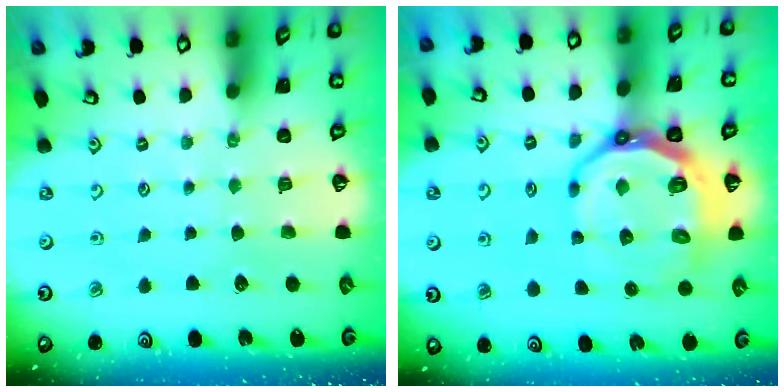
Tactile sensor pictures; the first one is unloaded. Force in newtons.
{"total": 14.4, "press": 13.9, "slide": 3.9}